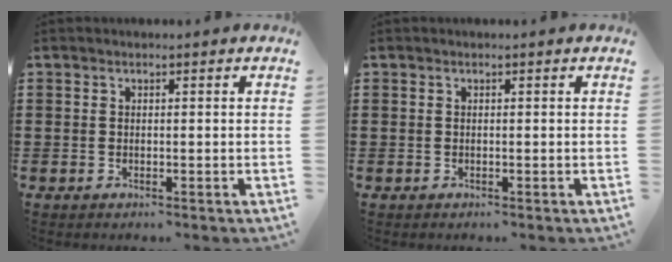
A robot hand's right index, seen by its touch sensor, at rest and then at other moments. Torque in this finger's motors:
{"motor_torque": [0.05, 0.05, 0.00, 0.00]}